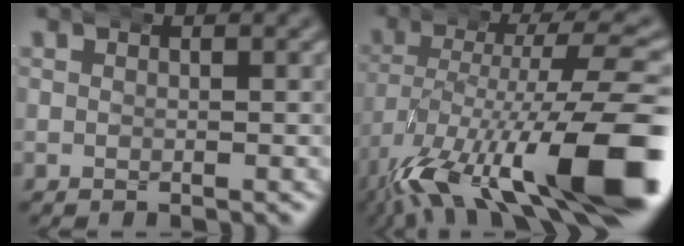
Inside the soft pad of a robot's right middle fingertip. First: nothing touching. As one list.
[{"total": 13.7, "force": [-5.8, 5.0, 11.4], "torque": [-0.203, -0.031, -0.064]}]